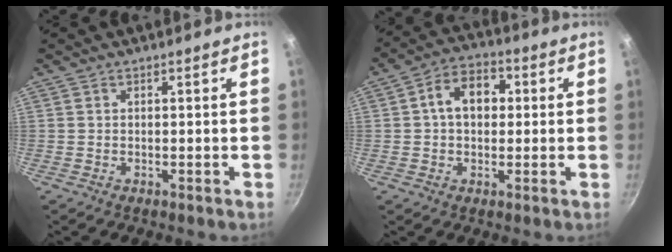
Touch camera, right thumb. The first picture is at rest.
{"total": 8.9, "force": [1.2, 6.4, 6.1], "torque": [-0.063, 0.021, 0.007]}